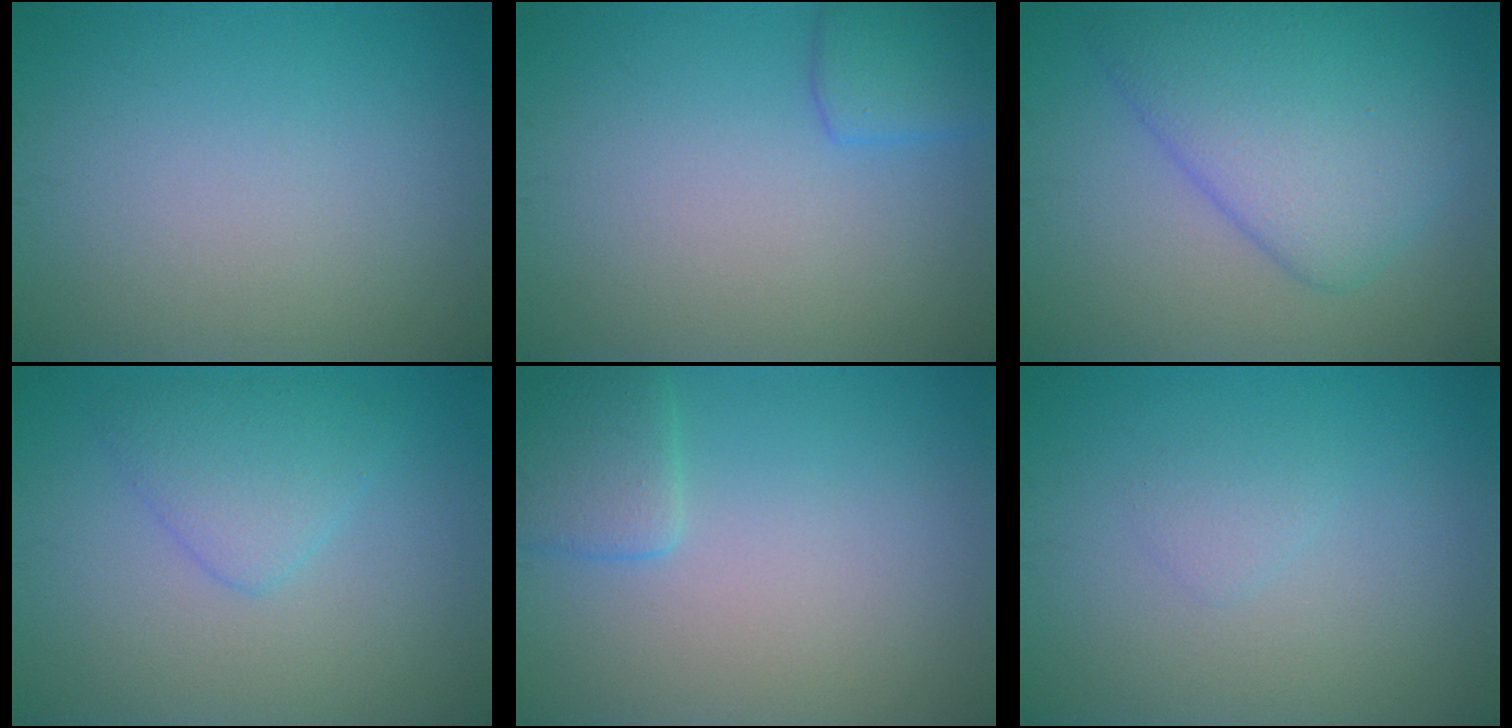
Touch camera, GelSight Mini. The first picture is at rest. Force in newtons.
{"total": 2.6, "press": 2.6, "slide": 0.1}
{"total": 7.2, "press": 7.2, "slide": 0.3}
{"total": 3.0, "press": 3.0, "slide": 0.0}
{"total": 2.4, "press": 2.4, "slide": 0.2}
{"total": 0.9, "press": 0.9, "slide": 0.1}